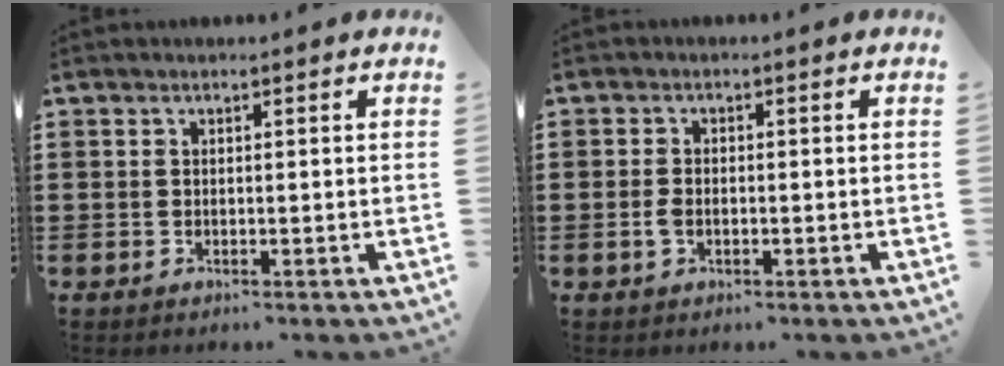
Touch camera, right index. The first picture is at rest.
{"total": 1.8, "force": [-0.5, 1.0, 1.4], "torque": [-0.035, -0.002, -0.012]}